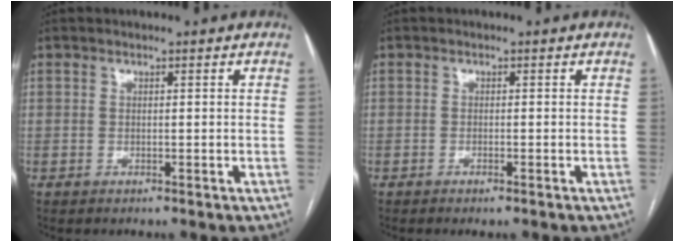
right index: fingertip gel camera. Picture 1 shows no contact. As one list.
[{"total": 1.0, "force": [-0.8, 0.1, 0.7], "torque": [-0.012, -0.002, -0.010]}]